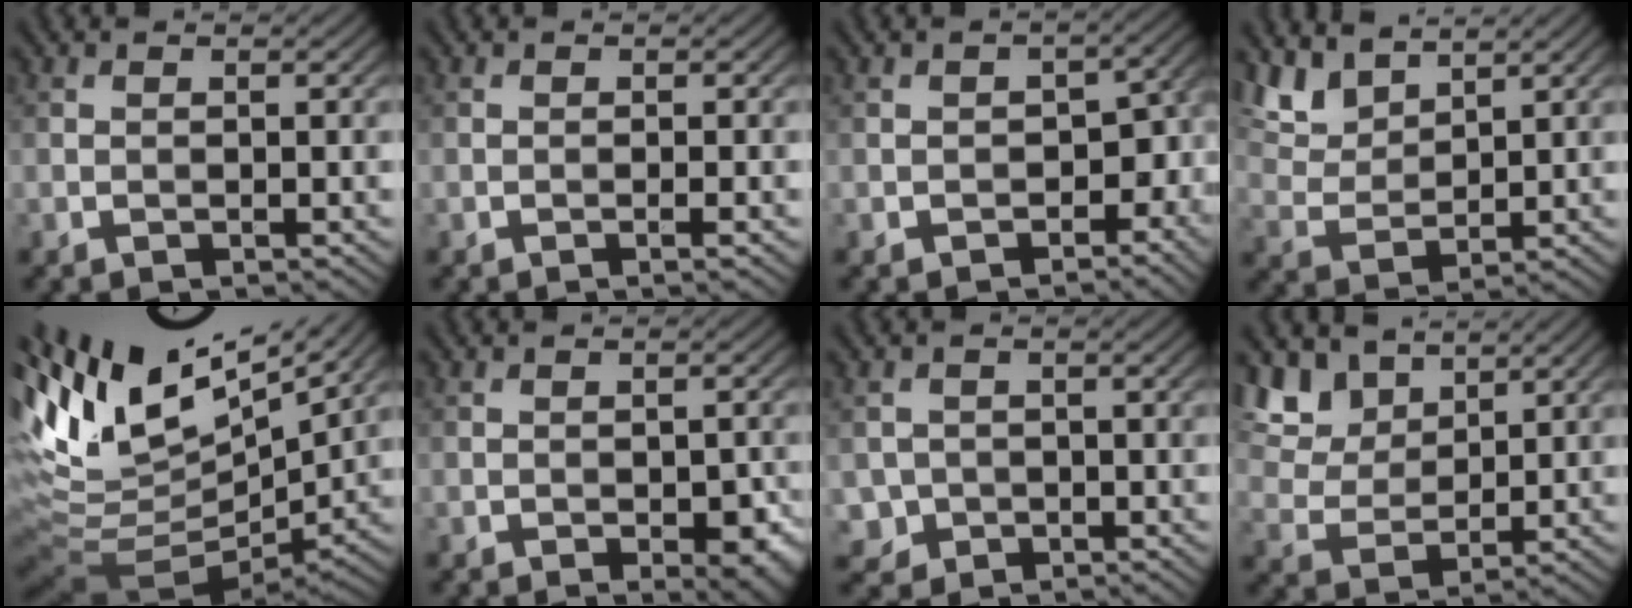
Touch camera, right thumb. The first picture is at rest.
{"total": 0.8, "force": [-0.4, -0.1, 0.7], "torque": [-0.013, 0.001, -0.010]}
{"total": 4.7, "force": [-1.3, 3.3, 3.0], "torque": [-0.041, -0.011, -0.019]}
{"total": 6.3, "force": [4.8, 2.7, 3.0], "torque": [-0.080, -0.001, 0.105]}
{"total": 15.4, "force": [6.8, 6.0, 12.5], "torque": [-0.261, 0.009, 0.147]}
{"total": 4.3, "force": [-1.7, 2.1, 3.4], "torque": [-0.041, -0.006, -0.016]}
{"total": 2.4, "force": [-0.4, 2.4, 0.3], "torque": [-0.009, -0.009, -0.009]}
{"total": 8.5, "force": [5.6, 4.8, 4.2], "torque": [-0.121, -0.003, 0.115]}